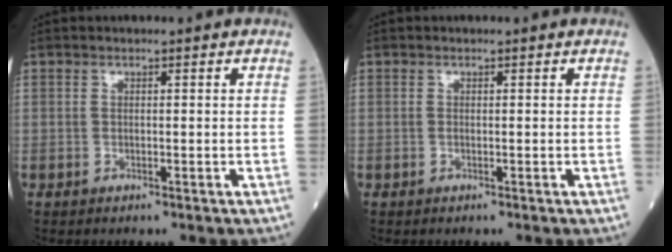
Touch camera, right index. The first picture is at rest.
{"total": 0.0}